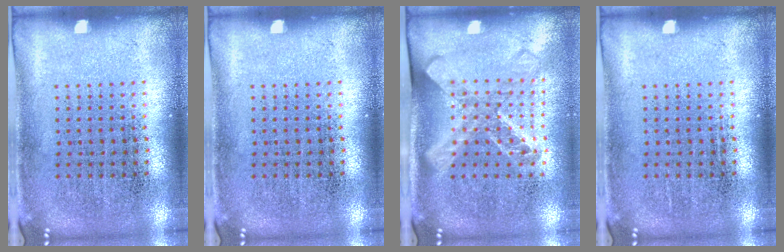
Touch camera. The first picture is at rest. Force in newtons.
{"total": 0.0}
{"total": 1.7, "press": 1.3, "slide": 1.0}
{"total": 0.0}